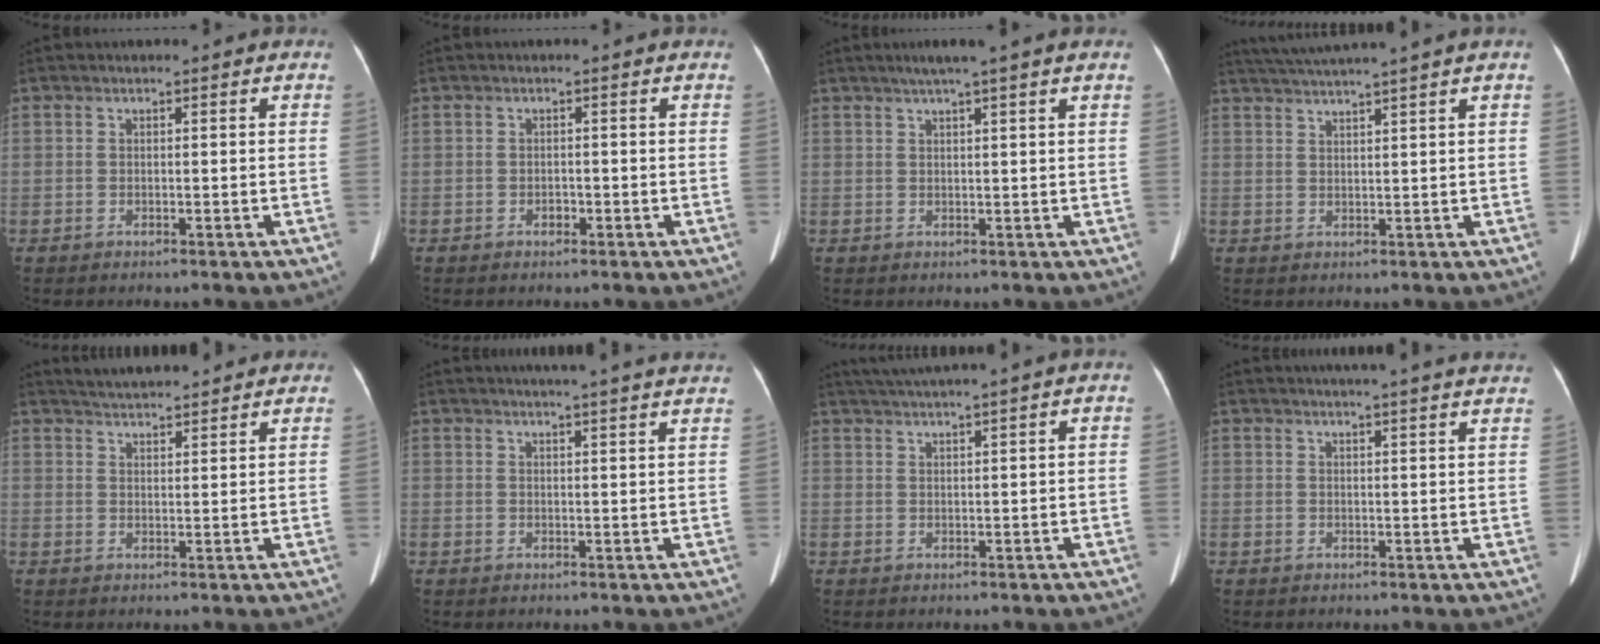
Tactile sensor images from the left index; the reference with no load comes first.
{"total": 0.8, "force": [-0.4, 0.5, 0.4], "torque": [-0.006, 0.003, -0.007]}
{"total": 4.4, "force": [3.2, -1.1, 2.9], "torque": [-0.044, 0.016, 0.054]}
{"total": 7.3, "force": [6.1, -2.0, 3.4], "torque": [-0.054, 0.019, 0.097]}
{"total": 8.2, "force": [7.8, 0.9, 2.4], "torque": [-0.043, 0.029, 0.113]}
{"total": 15.1, "force": [13.7, -0.1, 6.4], "torque": [-0.095, 0.001, 0.159]}
{"total": 6.1, "force": [5.1, -1.8, 2.8], "torque": [-0.044, 0.020, 0.084]}
{"total": 15.0, "force": [13.6, 0.0, 6.3], "torque": [-0.094, 0.005, 0.158]}